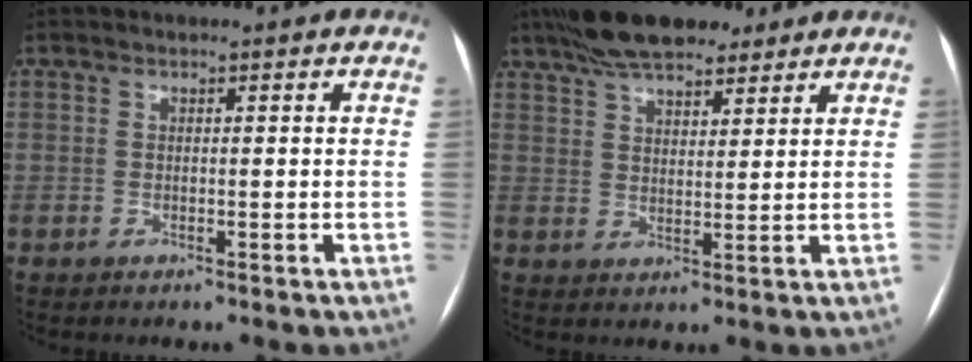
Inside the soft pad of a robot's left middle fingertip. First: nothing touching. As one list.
[{"total": 11.7, "force": [9.1, 3.9, 6.3], "torque": [-0.113, 0.033, 0.154]}]